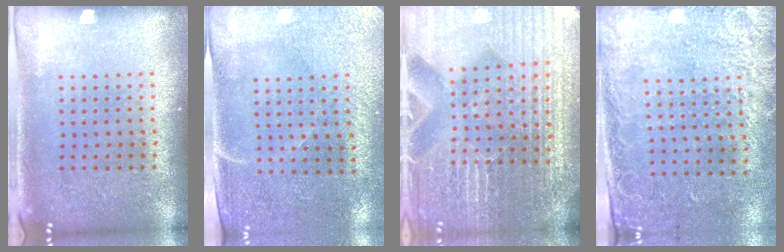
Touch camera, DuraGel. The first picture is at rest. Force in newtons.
{"total": 2.9, "press": 2.5, "slide": 1.5}
{"total": 5.8, "press": 5.3, "slide": 2.3}
{"total": 2.6, "press": 2.0, "slide": 1.7}